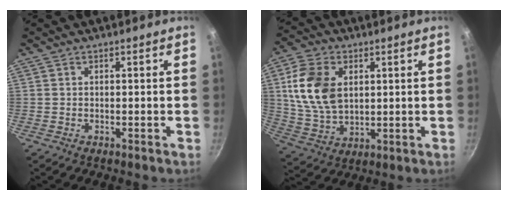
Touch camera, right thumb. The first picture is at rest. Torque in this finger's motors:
{"motor_torque": [-0.87, 1.50, 1.59, 0.33, 0.17]}